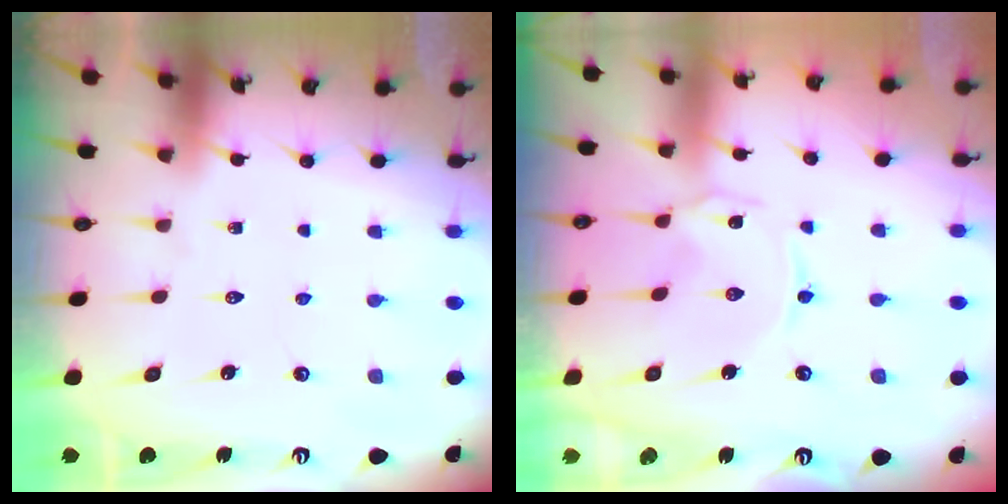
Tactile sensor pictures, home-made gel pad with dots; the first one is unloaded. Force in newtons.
{"total": 1.4, "press": 1.4, "slide": 0.2}